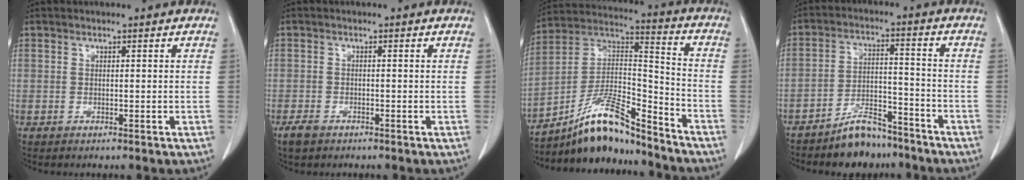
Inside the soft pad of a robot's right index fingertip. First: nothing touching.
{"total": 2.2, "force": [-1.6, 1.3, 0.9], "torque": [-0.022, 0.000, -0.022]}
{"total": 14.1, "force": [-12.2, 2.2, 6.9], "torque": [-0.118, 0.030, -0.215]}
{"total": 7.4, "force": [-6.4, 2.7, 2.7], "torque": [-0.048, 0.010, -0.109]}